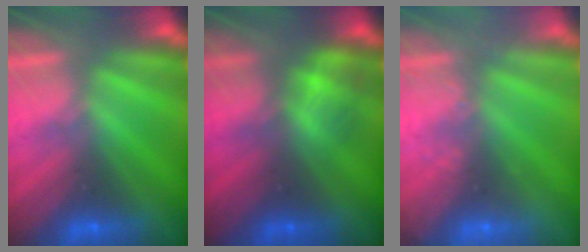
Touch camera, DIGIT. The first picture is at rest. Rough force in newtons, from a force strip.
{"total": 2.3}
{"total": 2.3}